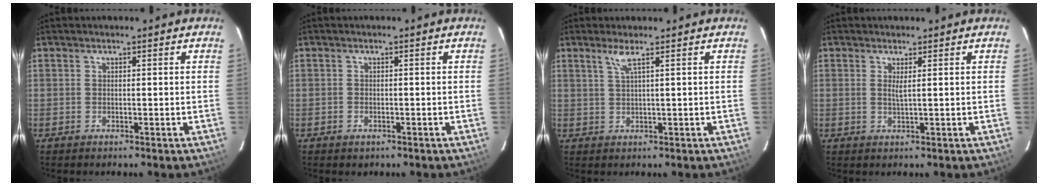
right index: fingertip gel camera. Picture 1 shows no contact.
{"total": 1.2, "force": [-0.6, 0.9, 0.3], "torque": [-0.006, -0.001, -0.005]}
{"total": 2.2, "force": [1.3, -0.5, 1.7], "torque": [-0.032, -0.005, 0.030]}
{"total": 1.4, "force": [0.5, -0.1, 1.3], "torque": [-0.025, -0.003, 0.008]}